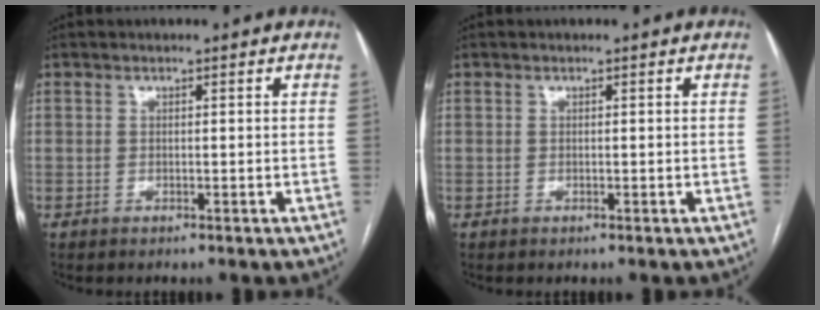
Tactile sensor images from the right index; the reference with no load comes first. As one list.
[{"total": 0.0}]